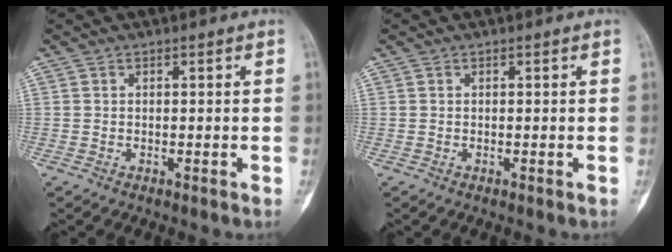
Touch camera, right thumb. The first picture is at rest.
{"total": 0.0}